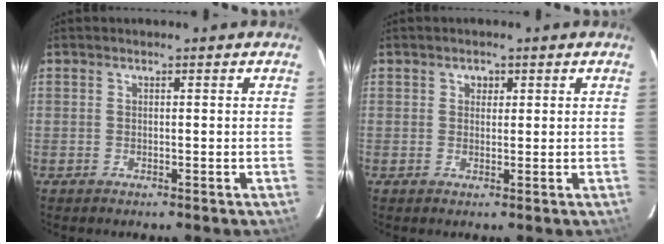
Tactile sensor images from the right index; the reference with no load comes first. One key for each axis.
{"total": 1.6, "fx": 0.5, "fy": 1.4, "fz": 0.4, "tx": -0.003, "ty": 0.005, "tz": 0.009}